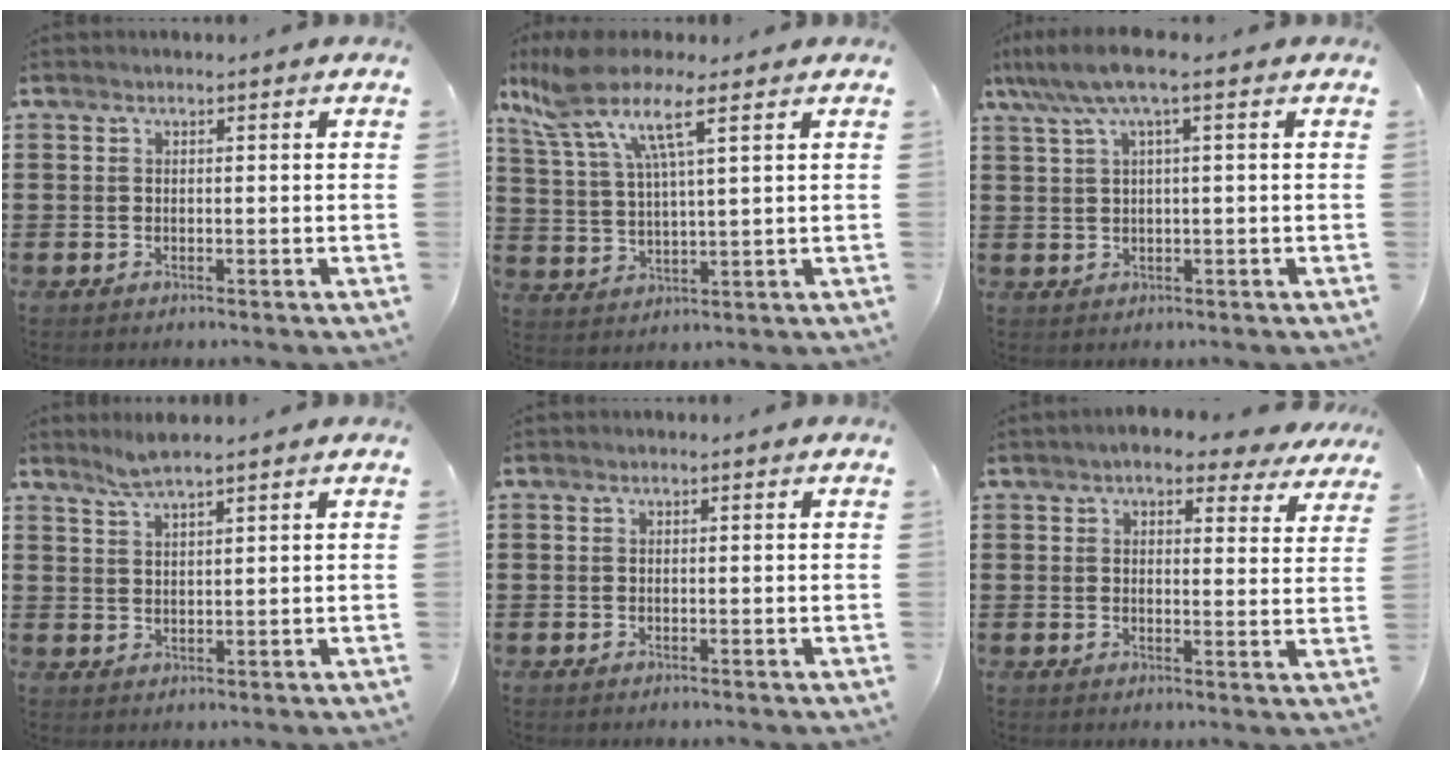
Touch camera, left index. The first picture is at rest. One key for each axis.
{"total": 9.1, "fx": 6.0, "fy": 1.4, "fz": 6.7, "tx": -0.158, "ty": -0.019, "tz": 0.102}
{"total": 4.8, "fx": 1.6, "fy": 0.4, "fz": 4.5, "tx": -0.105, "ty": -0.003, "tz": 0.020}
{"total": 3.0, "fx": 2.6, "fy": 0.0, "fz": 1.4, "tx": -0.034, "ty": 0.002, "tz": 0.049}
{"total": 0.0}
{"total": 5.3, "fx": 4.5, "fy": 1.2, "fz": 2.5, "tx": -0.054, "ty": -0.009, "tz": 0.081}